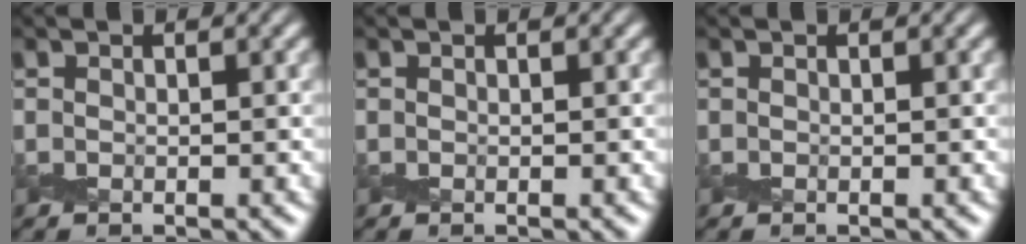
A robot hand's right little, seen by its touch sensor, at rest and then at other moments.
{"total": 0.0}
{"total": 0.0}